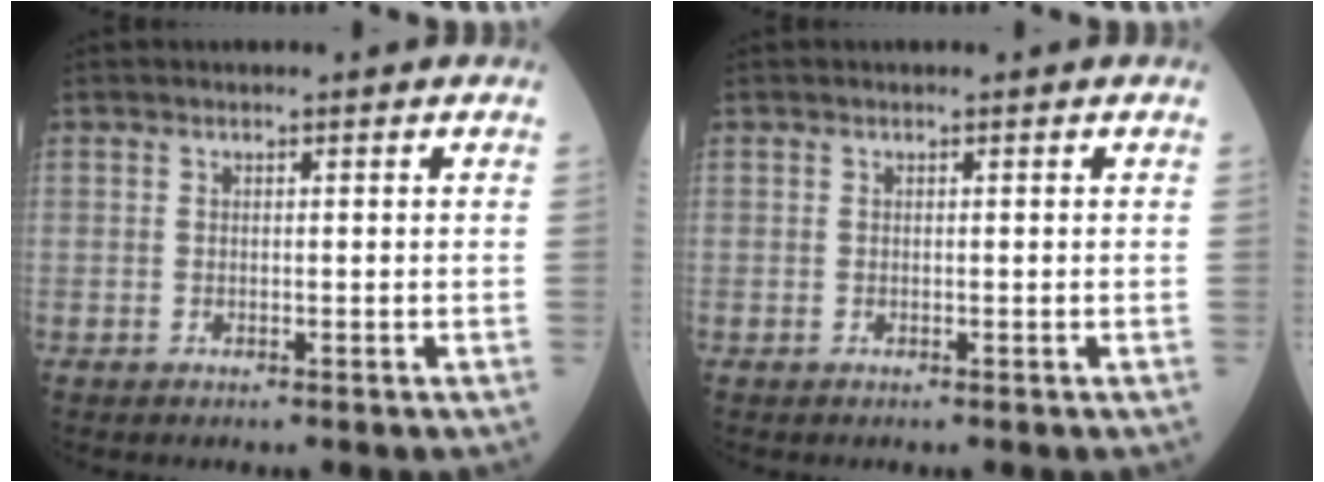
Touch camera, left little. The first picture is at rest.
{"total": 0.0}